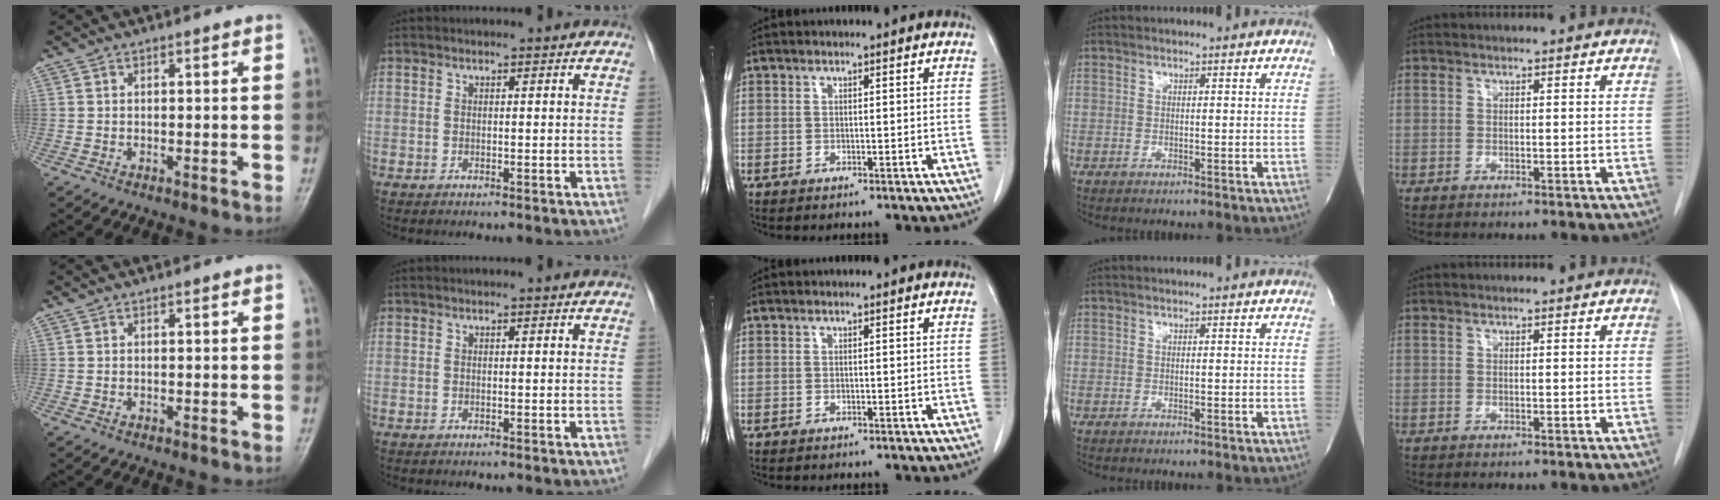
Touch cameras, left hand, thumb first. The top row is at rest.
{}